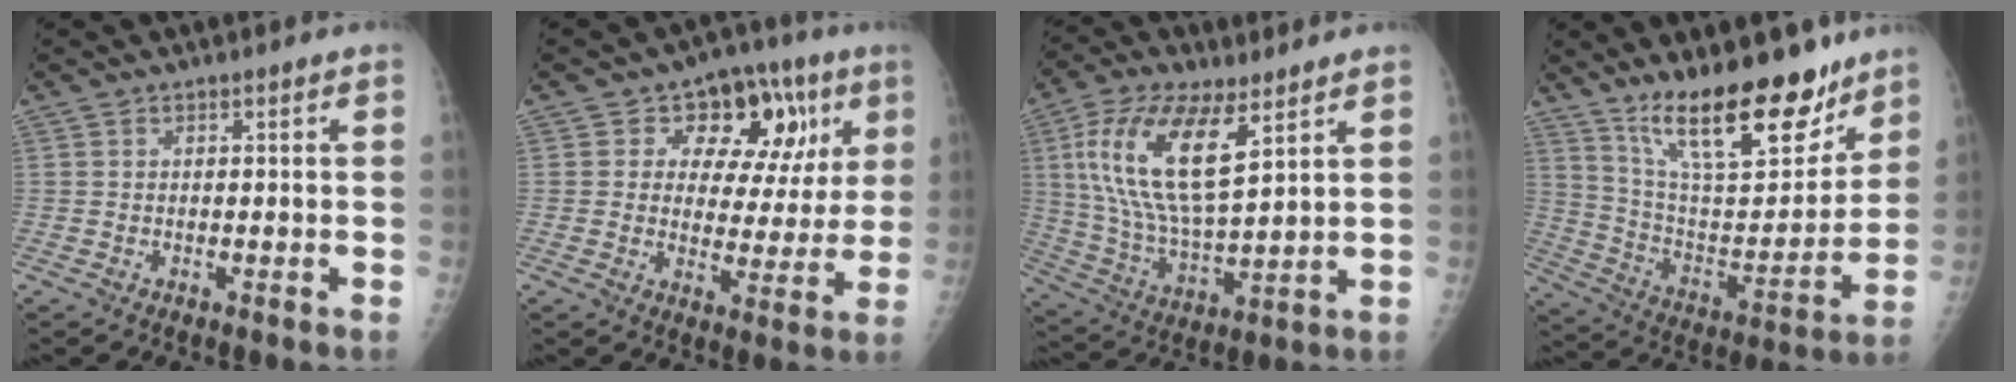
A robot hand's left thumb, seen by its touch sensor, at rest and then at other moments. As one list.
[{"total": 15.4, "force": [5.6, 10.0, 10.2], "torque": [-0.078, 0.003, 0.076]}, {"total": 18.1, "force": [7.2, 7.2, 15.0], "torque": [-0.287, -0.023, 0.139]}, {"total": 22.0, "force": [15.7, 7.6, 13.5], "torque": [-0.168, -0.093, 0.268]}]